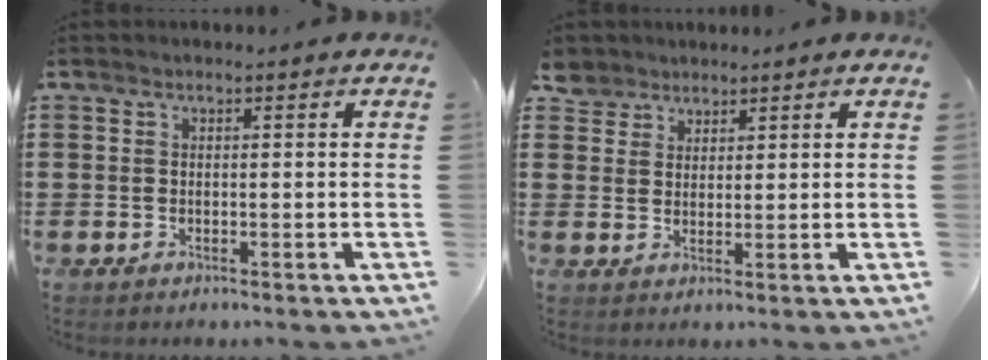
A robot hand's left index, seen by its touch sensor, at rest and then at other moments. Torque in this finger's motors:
{"motor_torque": [0.12, -0.12, 0.00, -0.01]}